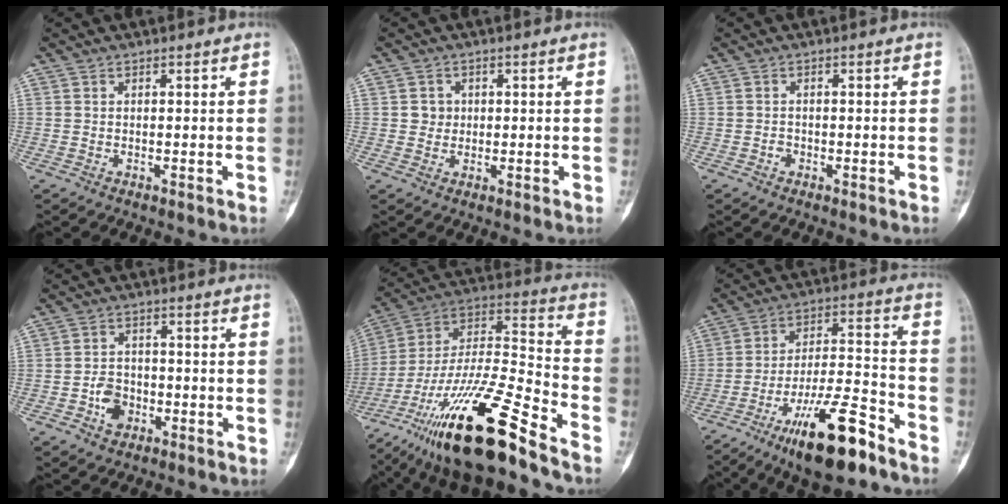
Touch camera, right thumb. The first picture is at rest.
{"total": 2.5, "force": [0.3, 2.4, 0.7], "torque": [0.004, 0.004, 0.003]}
{"total": 0.9, "force": [-0.5, 0.7, 0.3], "torque": [0.003, 0.004, -0.013]}
{"total": 4.9, "force": [-2.0, 3.8, 2.5], "torque": [-0.019, 0.017, -0.036]}
{"total": 27.0, "force": [-18.0, 5.4, 19.4], "torque": [-0.374, 0.056, -0.320]}
{"total": 17.9, "force": [-11.4, 4.7, 12.9], "torque": [-0.219, 0.073, -0.194]}